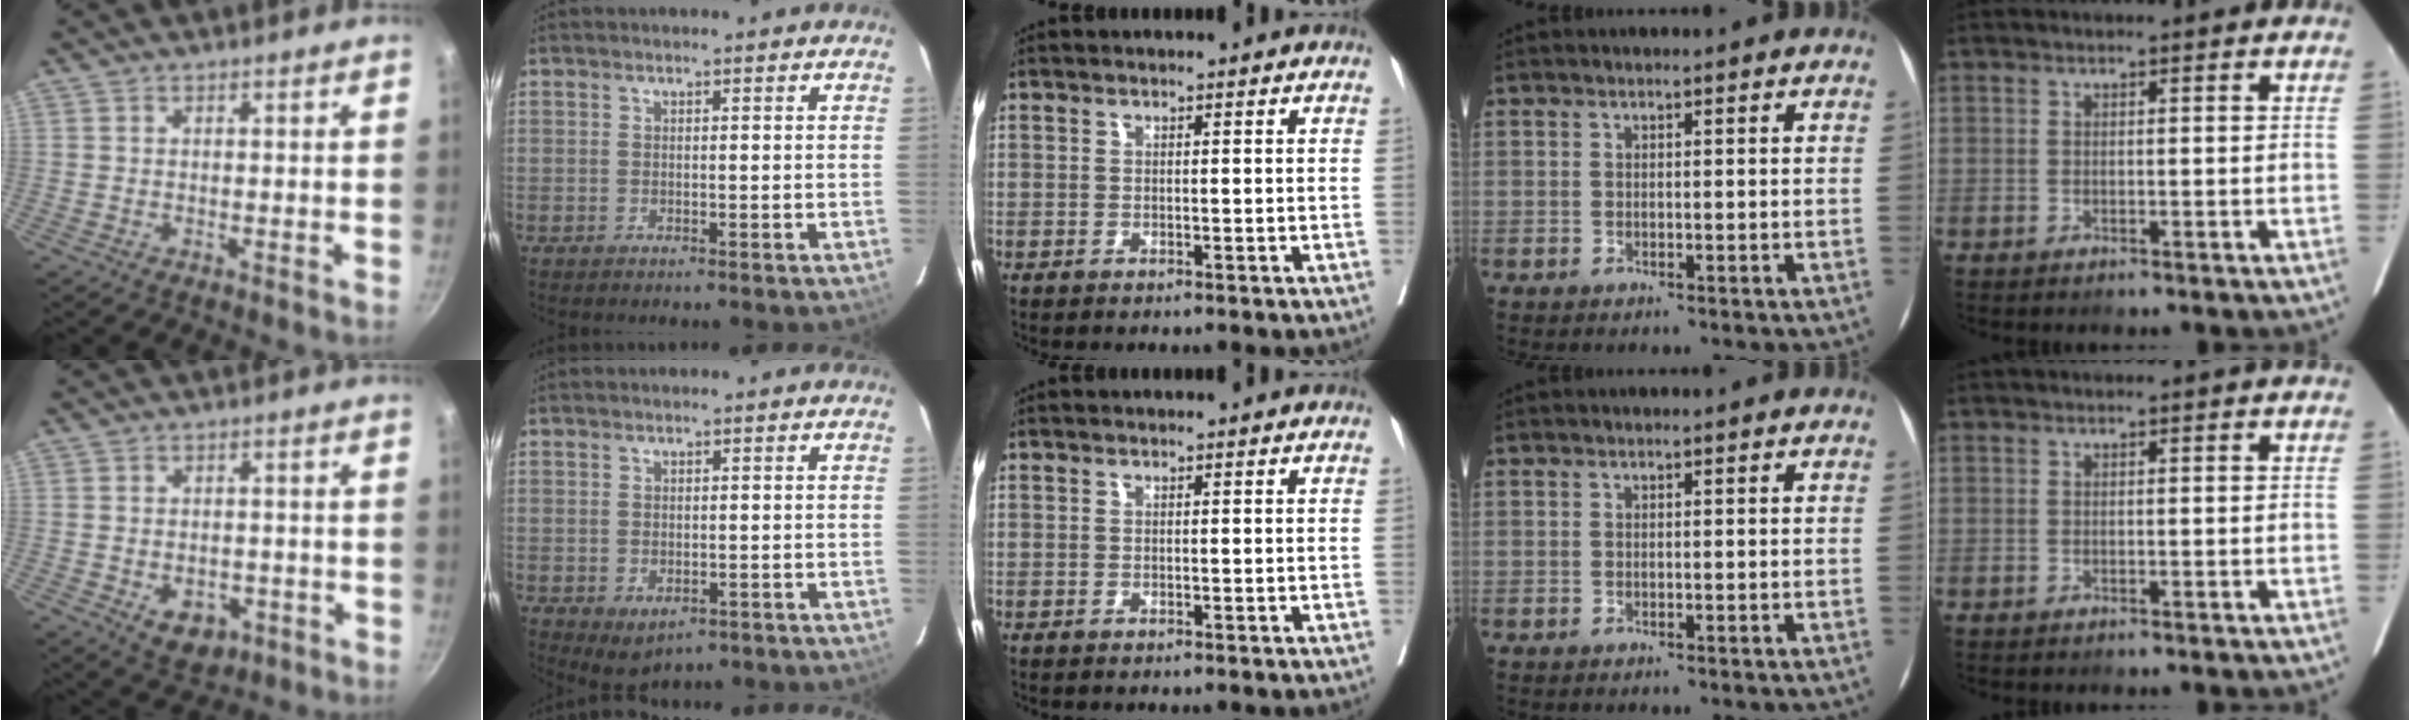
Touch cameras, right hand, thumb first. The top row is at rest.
{"thumb": {"total": 6.5, "force": [-2.2, 4.5, 4.1], "torque": [-0.045, 0.010, -0.020]}, "index": {"total": 3.3, "force": [-1.3, 2.3, 2.0], "torque": [-0.033, -0.006, -0.002]}}